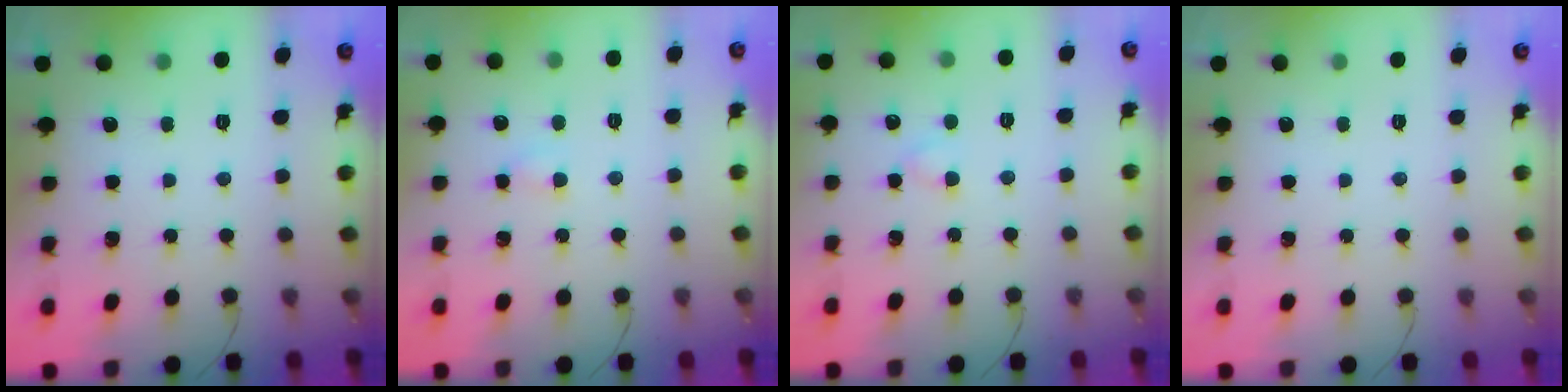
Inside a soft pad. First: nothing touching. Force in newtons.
{"total": 2.6, "press": 2.5, "slide": 0.8}
{"total": 2.1, "press": 1.9, "slide": 0.9}
{"total": 0.0}